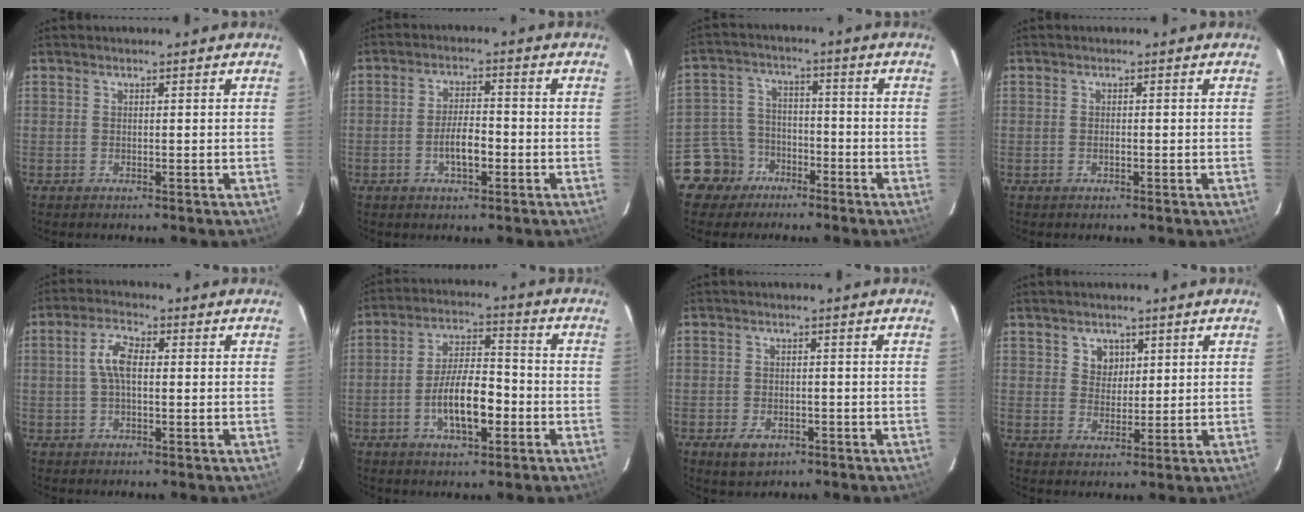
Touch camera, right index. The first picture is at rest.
{"total": 5.4, "force": [-2.0, 2.0, 4.6], "torque": [-0.088, 0.002, -0.030]}
{"total": 8.6, "force": [-5.4, 6.7, 0.7], "torque": [-0.037, 0.033, -0.092]}
{"total": 0.7, "force": [-0.3, 0.3, 0.5], "torque": [-0.009, -0.001, -0.005]}
{"total": 5.1, "force": [0.1, 2.4, 4.5], "torque": [-0.093, 0.013, 0.002]}
{"total": 10.4, "force": [-3.6, 3.9, 9.0], "torque": [-0.170, 0.005, -0.058]}
{"total": 4.8, "force": [-2.7, 3.0, 2.6], "torque": [-0.062, -0.004, -0.040]}
{"total": 3.9, "force": [1.7, 3.3, 1.0], "torque": [-0.010, 0.007, 0.033]}